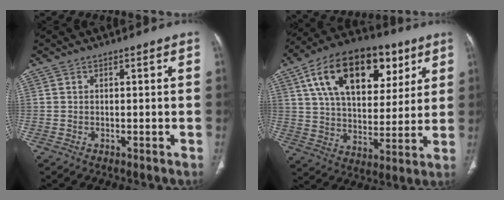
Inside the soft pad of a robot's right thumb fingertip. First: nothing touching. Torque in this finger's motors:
{"motor_torque": [0.45, 4.56, 2.10, 0.54, 0.62]}